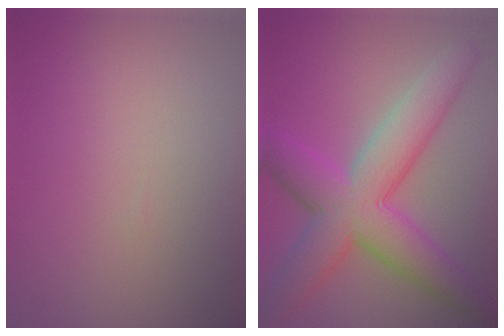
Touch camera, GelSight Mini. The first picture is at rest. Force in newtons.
{"total": 8.7, "press": 8.7, "slide": 0.2}